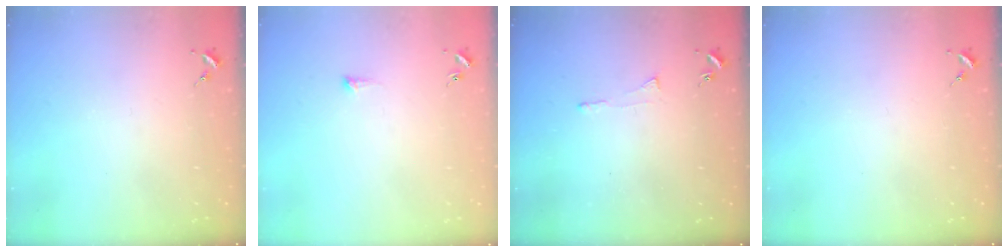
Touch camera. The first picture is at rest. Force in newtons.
{"total": 3.6, "press": 3.6, "slide": 0.3}
{"total": 3.0, "press": 2.9, "slide": 0.5}
{"total": 0.0}